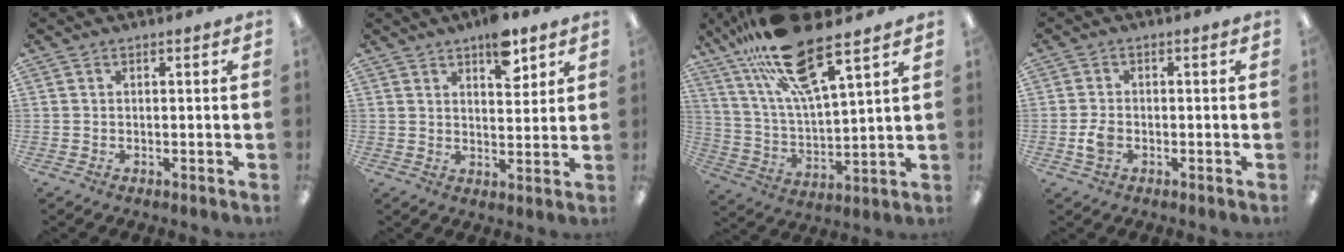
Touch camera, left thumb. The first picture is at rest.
{"total": 8.6, "force": [5.7, 3.8, 5.2], "torque": [-0.060, -0.033, 0.093]}
{"total": 21.5, "force": [15.0, 5.5, 14.3], "torque": [-0.270, -0.070, 0.256]}
{"total": 3.3, "force": [-0.9, 2.2, 2.3], "torque": [-0.047, 0.003, -0.016]}